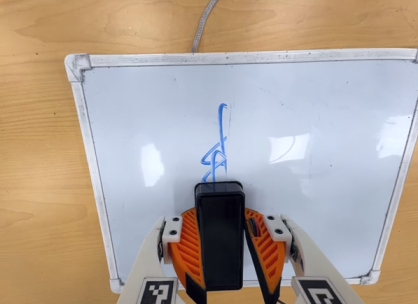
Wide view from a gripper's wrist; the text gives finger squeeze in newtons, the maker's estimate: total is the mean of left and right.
{"total": 9.3, "left": 8.8, "right": 9.8}